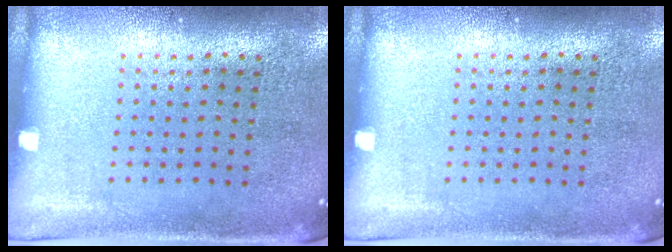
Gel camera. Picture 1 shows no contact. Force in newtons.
{"total": 0.0}